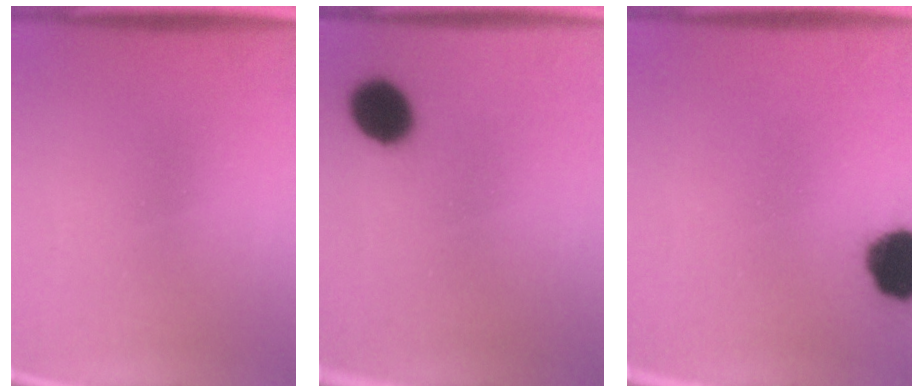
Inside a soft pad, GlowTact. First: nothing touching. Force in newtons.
{"total": 8.5}
{"total": 10.2}